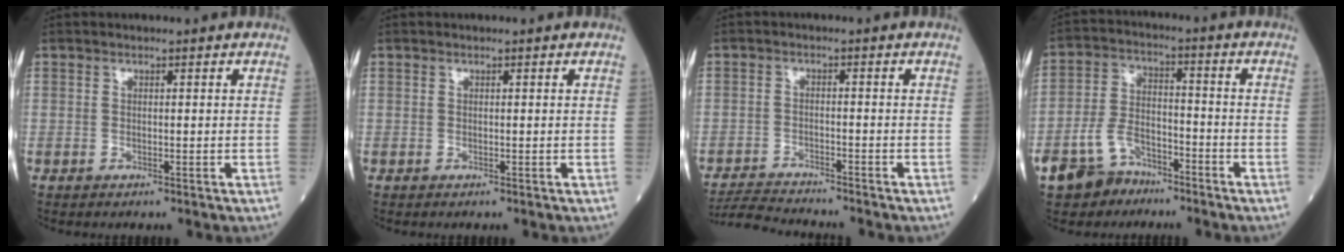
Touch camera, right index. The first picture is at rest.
{"total": 0.0}
{"total": 5.6, "force": [-5.6, -0.2, 0.5], "torque": [-0.012, -0.020, -0.099]}
{"total": 9.1, "force": [-6.4, 5.3, 3.7], "torque": [-0.086, 0.000, -0.115]}